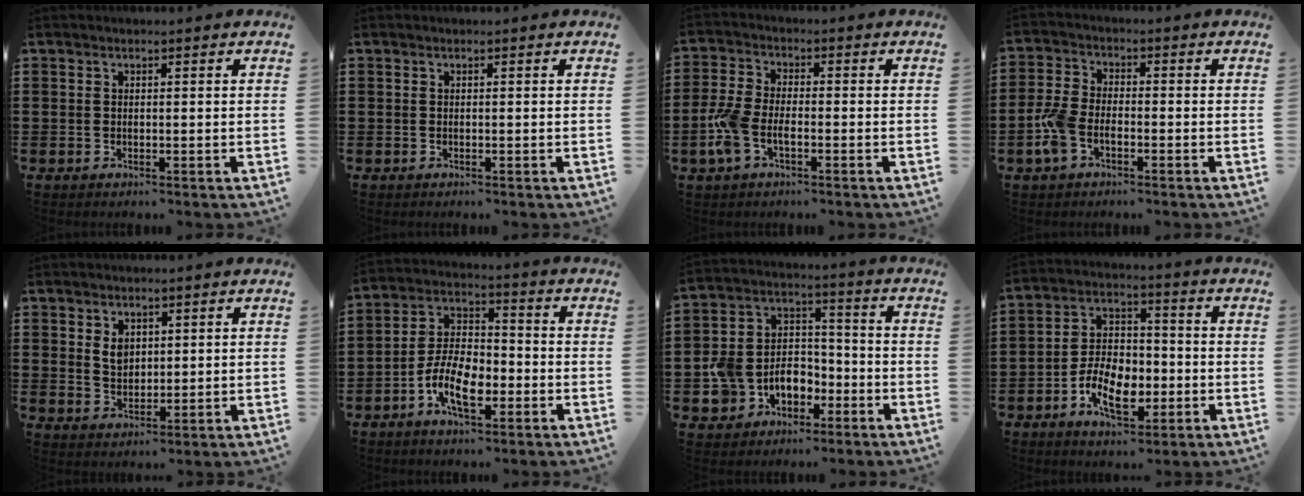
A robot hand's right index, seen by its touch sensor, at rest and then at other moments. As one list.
[{"total": 0.0}, {"total": 5.3, "force": [-2.1, 2.6, 4.1], "torque": [-0.113, -0.006, -0.047]}, {"total": 5.0, "force": [-2.2, 2.8, 3.5], "torque": [-0.096, 0.000, -0.048]}, {"total": 3.0, "force": [1.2, 2.1, 1.7], "torque": [-0.040, 0.008, 0.021]}, {"total": 8.8, "force": [-3.9, 4.5, 6.5], "torque": [-0.135, 0.000, -0.077]}, {"total": 7.0, "force": [-2.7, 6.2, 1.9], "torque": [-0.066, 0.011, -0.049]}, {"total": 8.6, "force": [-3.4, 5.1, 6.0], "torque": [-0.121, 0.005, -0.066]}]